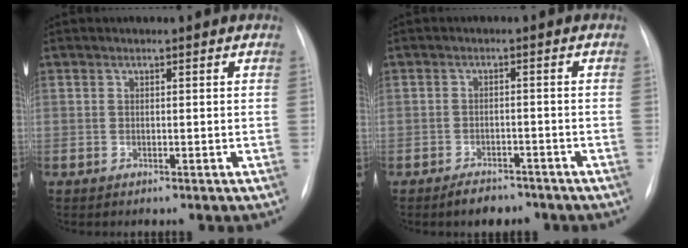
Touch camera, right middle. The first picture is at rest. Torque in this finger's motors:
{"motor_torque": [0.55, -0.52, 0.07, 0.07]}